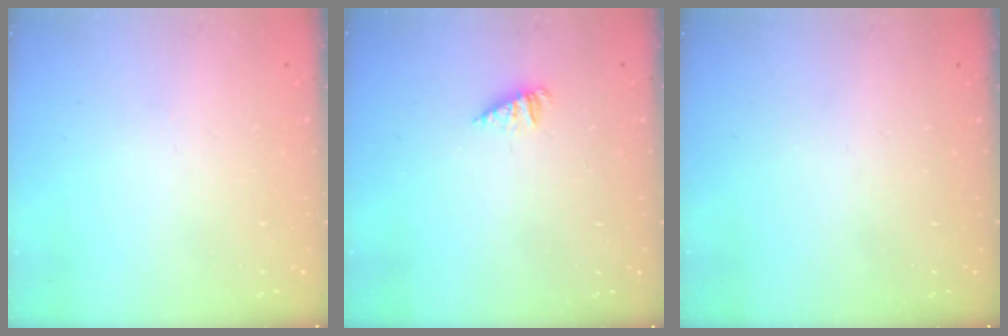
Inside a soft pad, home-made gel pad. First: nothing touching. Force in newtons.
{"total": 1.5, "press": 1.5, "slide": 0.2}
{"total": 0.0}